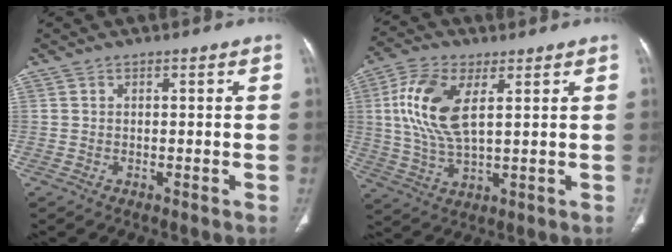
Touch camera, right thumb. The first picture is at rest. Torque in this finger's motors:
{"motor_torque": [-0.44, 0.87, 0.98, 0.61, 0.17]}